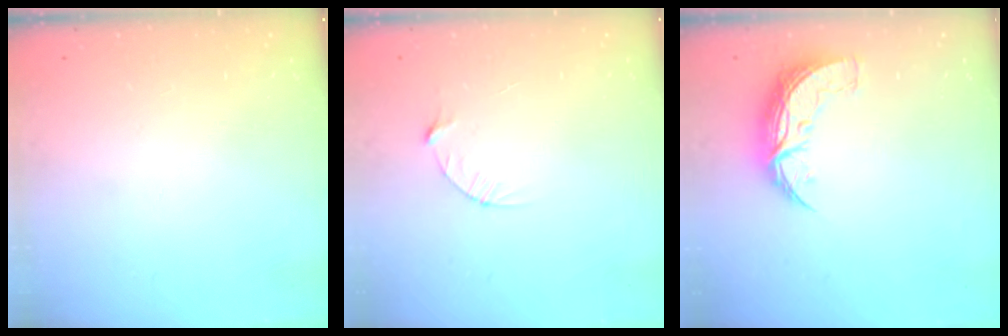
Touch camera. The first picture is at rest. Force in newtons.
{"total": 3.7, "press": 3.7, "slide": 0.4}
{"total": 8.4, "press": 8.4, "slide": 0.3}